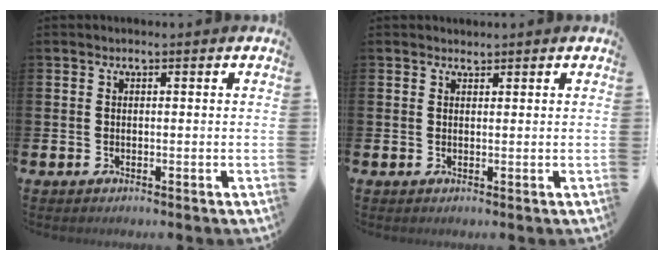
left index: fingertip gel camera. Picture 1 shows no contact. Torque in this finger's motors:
{"motor_torque": [-0.02, 0.02, -0.05, -0.01]}